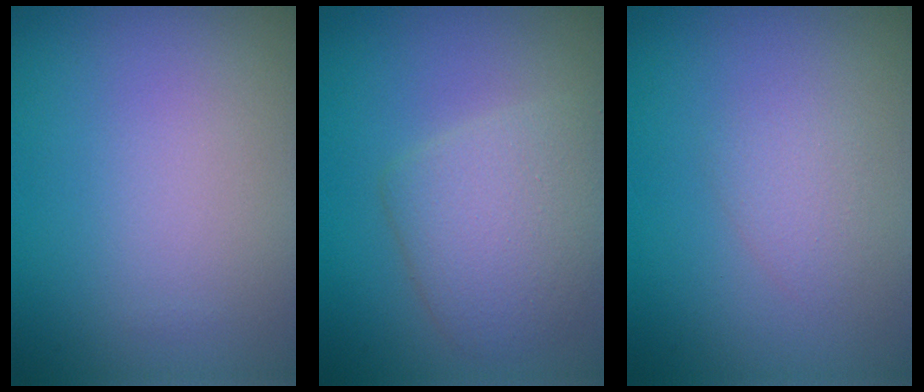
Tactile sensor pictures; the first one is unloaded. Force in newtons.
{"total": 4.5, "press": 4.5, "slide": 0.2}
{"total": 1.4, "press": 1.4, "slide": 0.0}